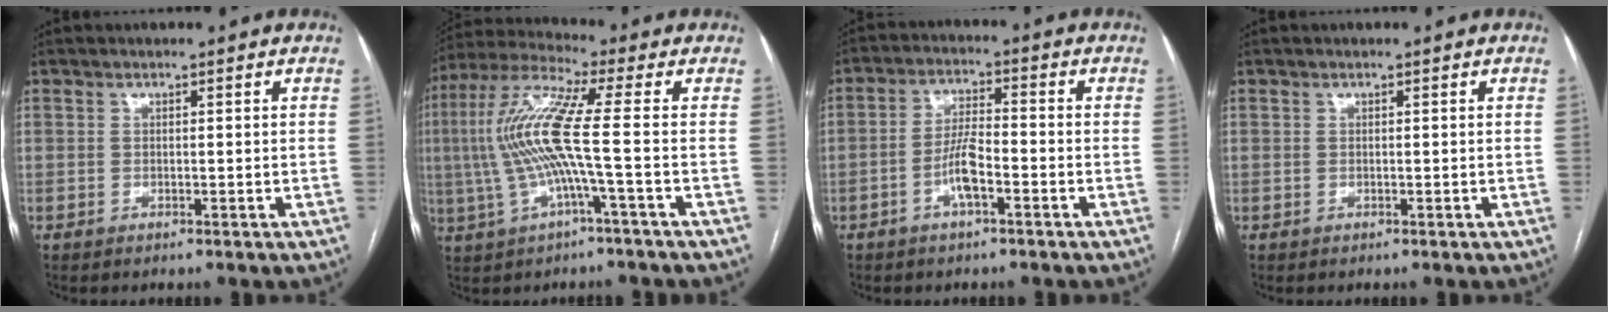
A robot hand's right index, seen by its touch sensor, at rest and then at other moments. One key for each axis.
{"total": 11.3, "fx": -0.9, "fy": 0.0, "fz": 11.2, "tx": -0.245, "ty": 0.017, "tz": -0.024}
{"total": 5.5, "fx": -2.2, "fy": 1.2, "fz": 4.8, "tx": -0.100, "ty": 0.008, "tz": -0.043}
{"total": 0.0}